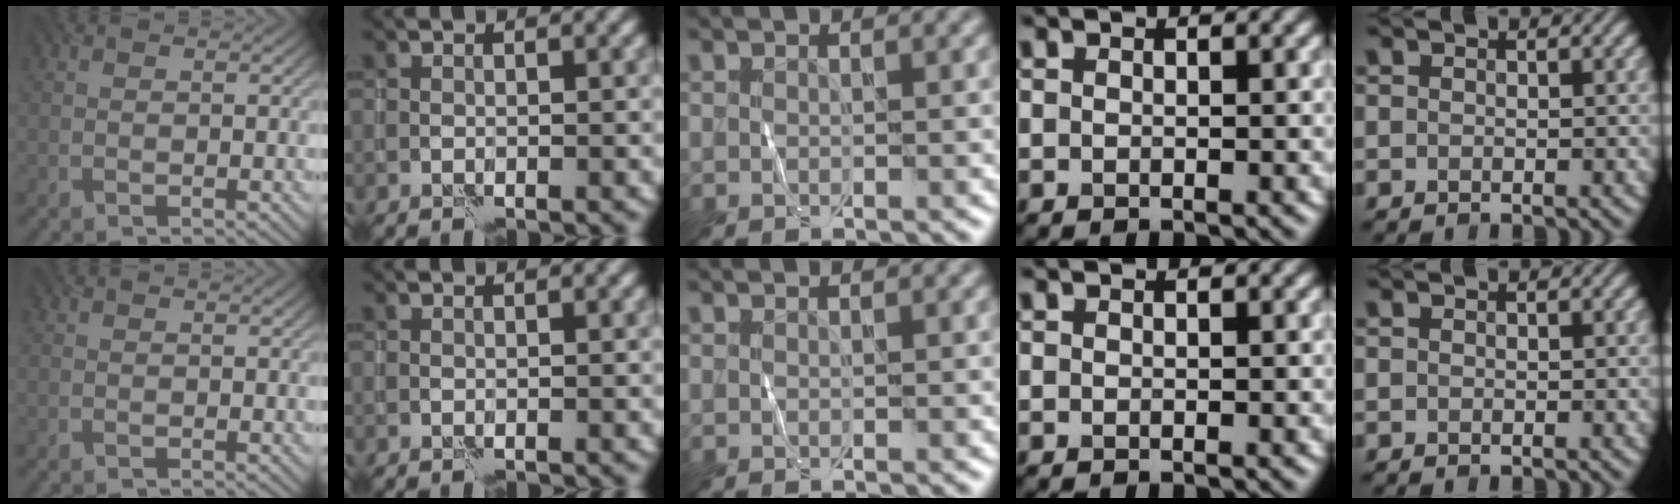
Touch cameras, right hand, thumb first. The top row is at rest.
{}